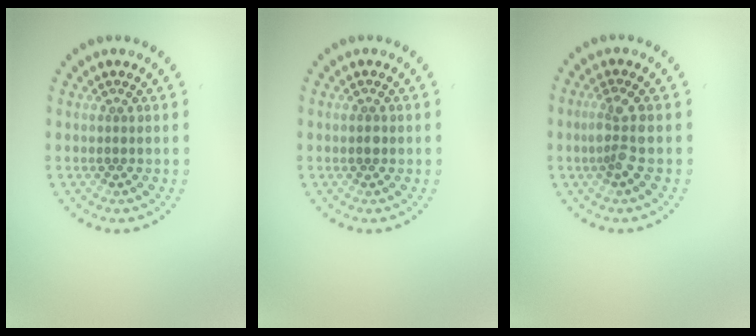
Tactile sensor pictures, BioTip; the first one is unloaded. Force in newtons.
{"total": 0.9, "press": 0.9, "slide": 0.1}
{"total": 2.3, "press": 2.0, "slide": 1.0}